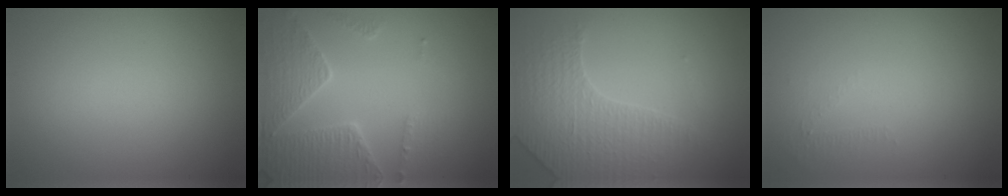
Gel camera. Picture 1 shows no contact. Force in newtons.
{"total": 4.5, "press": 4.3, "slide": 1.4}
{"total": 3.6, "press": 3.5, "slide": 0.9}
{"total": 0.5, "press": 0.2, "slide": 0.5}